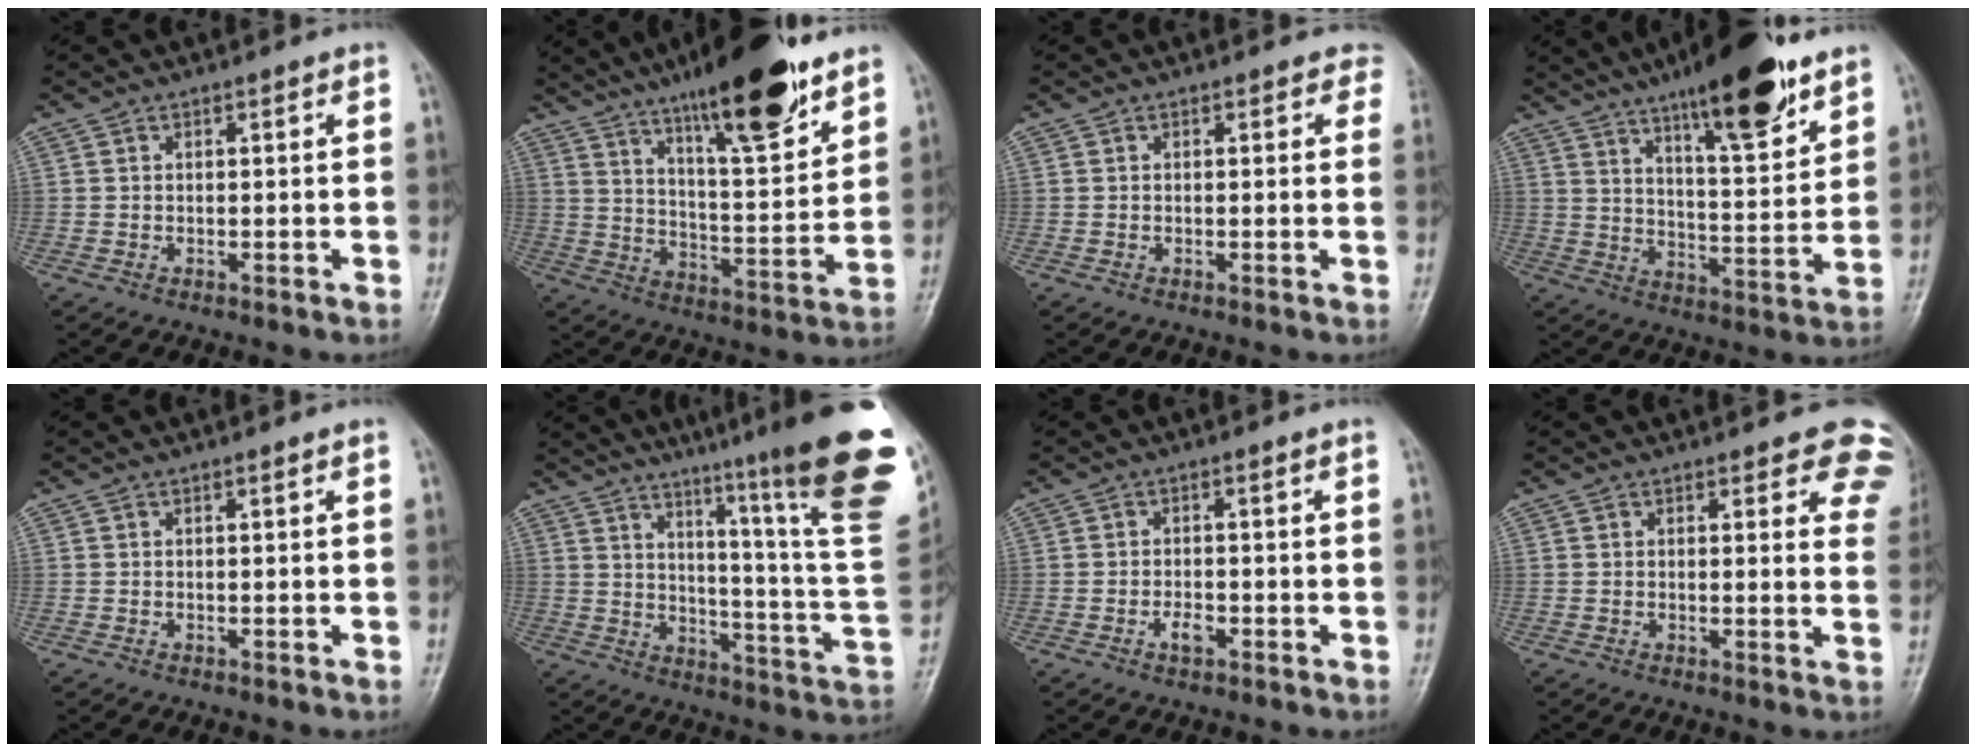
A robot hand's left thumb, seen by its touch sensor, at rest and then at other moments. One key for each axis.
{"total": 19.4, "fx": 13.1, "fy": 4.5, "fz": 13.7, "tx": -0.183, "ty": -0.068, "tz": 0.211}
{"total": 2.0, "fx": 1.2, "fy": 1.4, "fz": 0.6, "tx": 0.020, "ty": -0.004, "tz": -0.004}
{"total": 17.8, "fx": 11.7, "fy": 4.5, "fz": 12.6, "tx": -0.163, "ty": -0.064, "tz": 0.185}
{"total": 0.0}
{"total": 28.0, "fx": 17.4, "fy": 2.3, "fz": 21.8, "tx": -0.244, "ty": -0.100, "tz": 0.237}
{"total": 2.3, "fx": -1.0, "fy": 1.1, "fz": 1.7, "tx": -0.029, "ty": 0.007, "tz": -0.018}
{"total": 8.5, "fx": 6.1, "fy": 3.6, "fz": 4.7, "tx": -0.011, "ty": -0.026, "tz": 0.049}